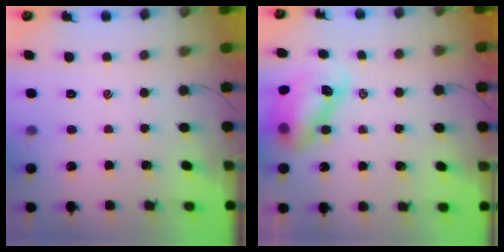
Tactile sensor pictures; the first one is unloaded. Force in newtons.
{"total": 8.9, "press": 8.7, "slide": 1.8}